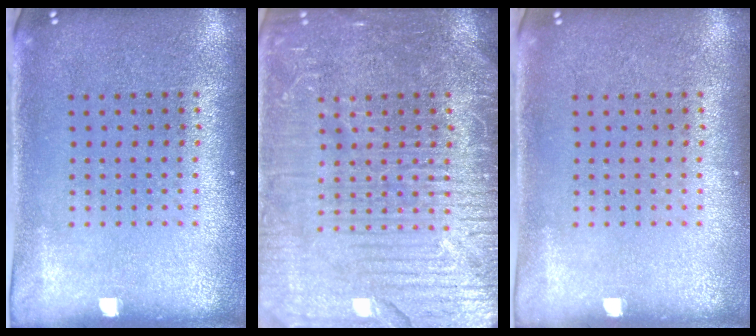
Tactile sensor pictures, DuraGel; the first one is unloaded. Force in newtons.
{"total": 5.4, "press": 5.3, "slide": 0.7}
{"total": 0.0}